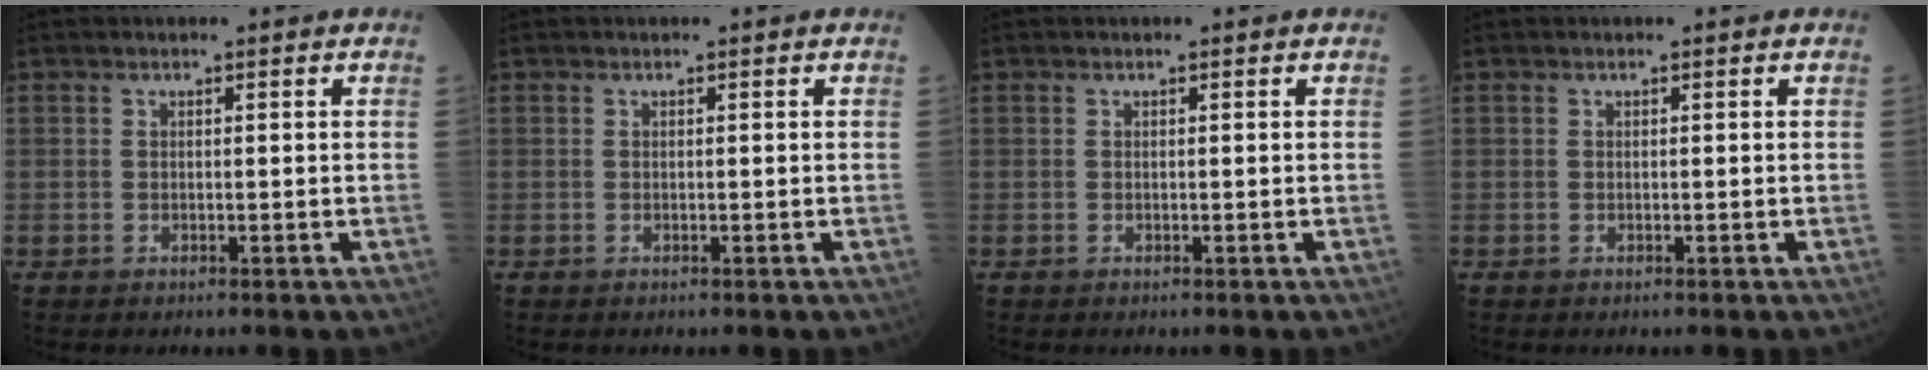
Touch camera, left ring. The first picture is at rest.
{"total": 0.0}
{"total": 0.0}
{"total": 0.0}